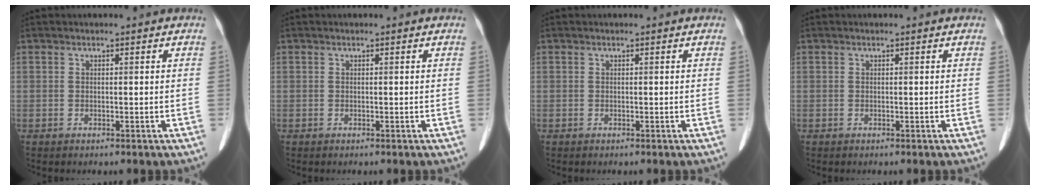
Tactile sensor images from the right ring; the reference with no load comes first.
{"total": 0.0}
{"total": 0.0}
{"total": 0.0}